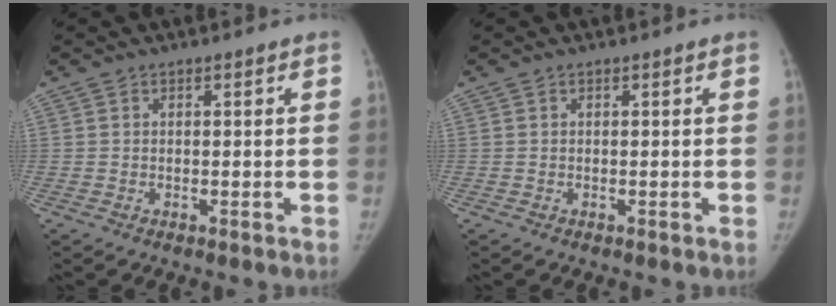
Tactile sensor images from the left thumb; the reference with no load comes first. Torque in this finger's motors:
{"motor_torque": [0.00, 0.00, 0.48, -0.43, 0.00]}